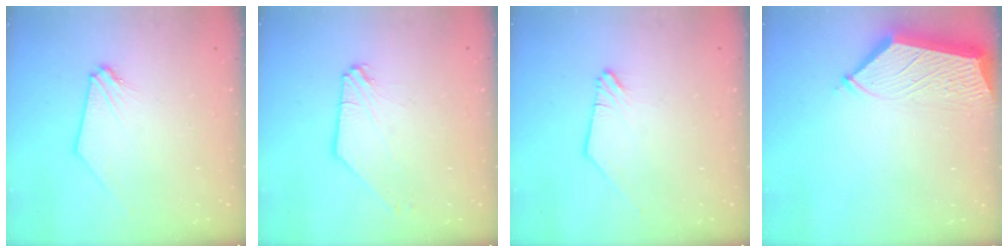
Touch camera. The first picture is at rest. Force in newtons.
{"total": 2.5, "press": 2.5, "slide": 0.4}
{"total": 0.0}
{"total": 6.1, "press": 6.0, "slide": 0.8}